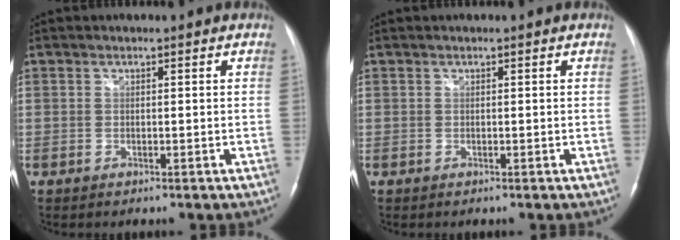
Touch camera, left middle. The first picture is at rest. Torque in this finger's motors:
{"motor_torque": [0.39, -0.32, 0.12, 0.02]}